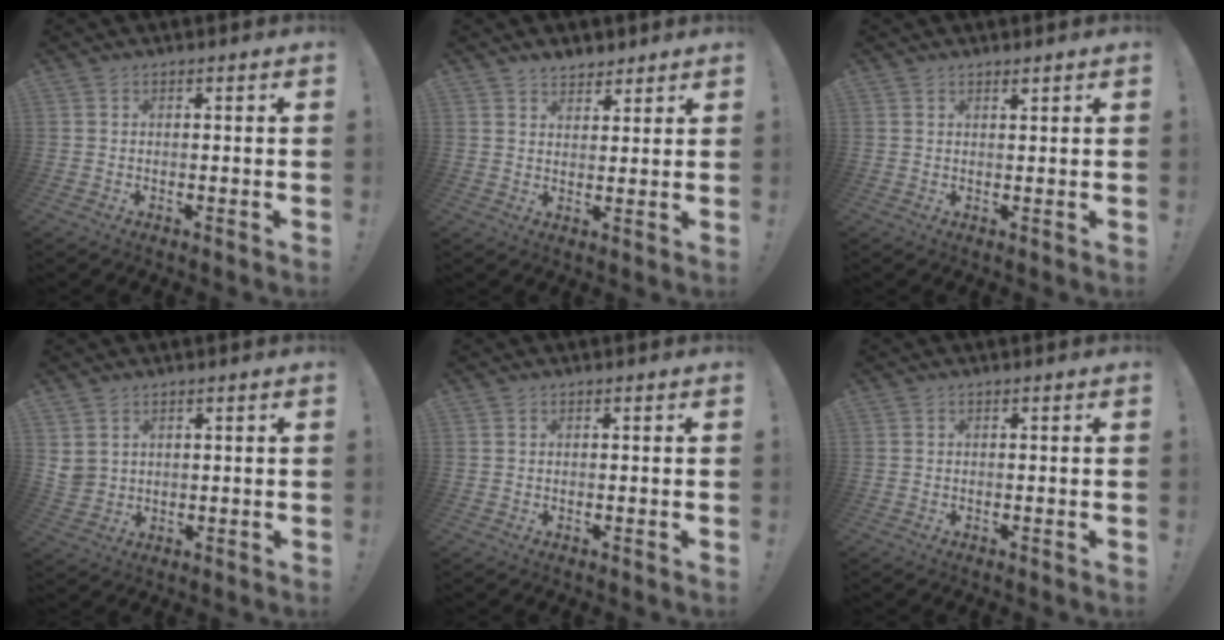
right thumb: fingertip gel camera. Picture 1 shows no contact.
{"total": 4.2, "force": [3.6, 2.1, 0.5], "torque": [0.002, -0.023, 0.065]}
{"total": 1.0, "force": [1.0, 0.3, 0.3], "torque": [0.004, -0.006, 0.016]}
{"total": 4.4, "force": [2.4, 3.4, 1.6], "torque": [-0.041, -0.006, 0.049]}
{"total": 0.0}
{"total": 0.0}